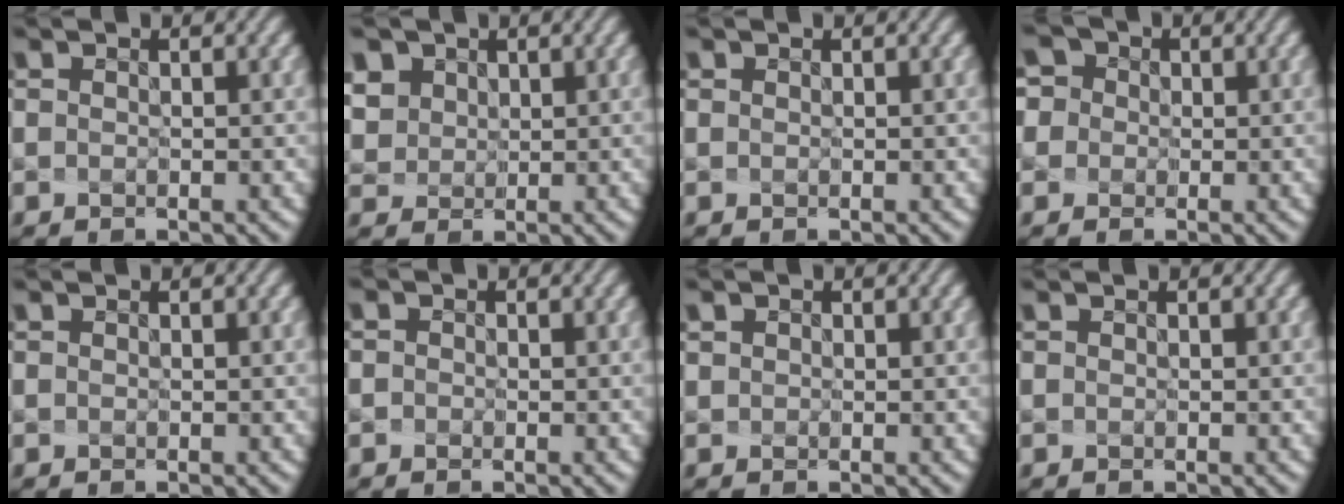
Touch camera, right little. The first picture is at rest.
{"total": 6.6, "force": [4.1, 4.6, 2.4], "torque": [-0.080, 0.000, 0.085]}
{"total": 0.9, "force": [0.5, 0.6, 0.4], "torque": [-0.004, 0.005, 0.006]}
{"total": 4.7, "force": [1.0, 4.1, 2.1], "torque": [-0.042, 0.022, 0.005]}
{"total": 0.0}
{"total": 1.1, "force": [-0.1, 1.0, 0.4], "torque": [0.006, 0.009, -0.010]}
{"total": 1.7, "force": [1.1, 1.2, 0.6], "torque": [-0.009, 0.002, 0.012]}
{"total": 0.0}